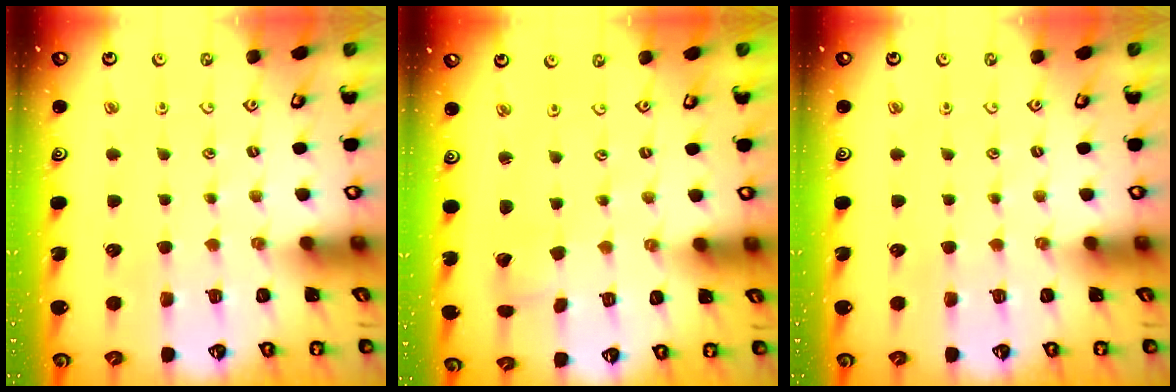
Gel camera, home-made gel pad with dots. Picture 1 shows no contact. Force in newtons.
{"total": 2.0, "press": 2.0, "slide": 0.2}
{"total": 0.0}